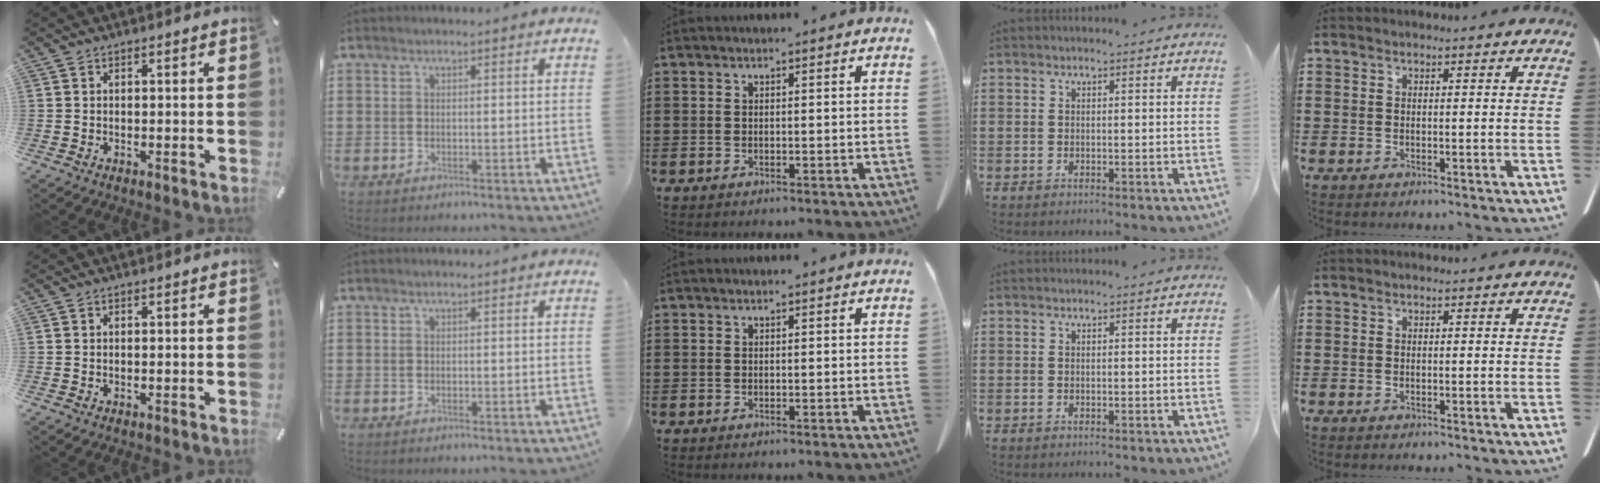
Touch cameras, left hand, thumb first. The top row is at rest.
{}